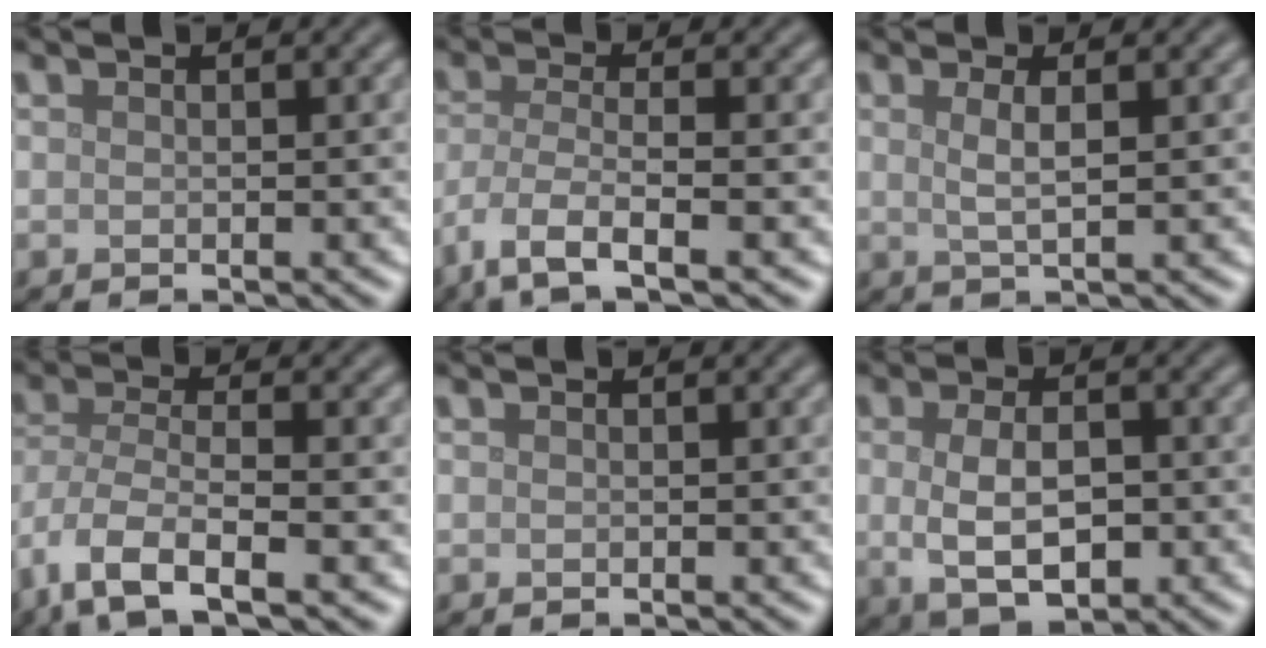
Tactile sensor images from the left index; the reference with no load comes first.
{"total": 5.8, "force": [-3.4, 1.6, 4.5], "torque": [-0.092, -0.010, -0.073]}
{"total": 2.1, "force": [0.6, 0.6, 1.9], "torque": [-0.032, -0.002, 0.008]}
{"total": 6.8, "force": [-3.6, 2.6, 5.1], "torque": [-0.108, -0.010, -0.077]}
{"total": 0.0}
{"total": 5.2, "force": [-0.5, 2.9, 4.4], "torque": [-0.083, -0.008, -0.007]}